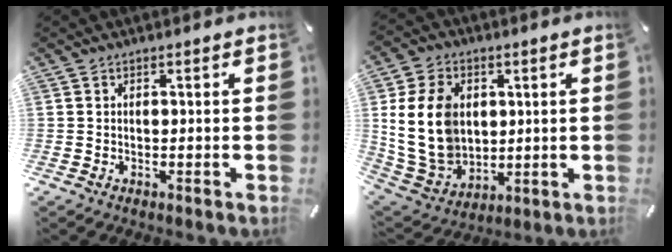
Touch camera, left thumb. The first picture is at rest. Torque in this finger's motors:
{"motor_torque": [2.20, 2.21, 2.20, -0.58, 0.27]}